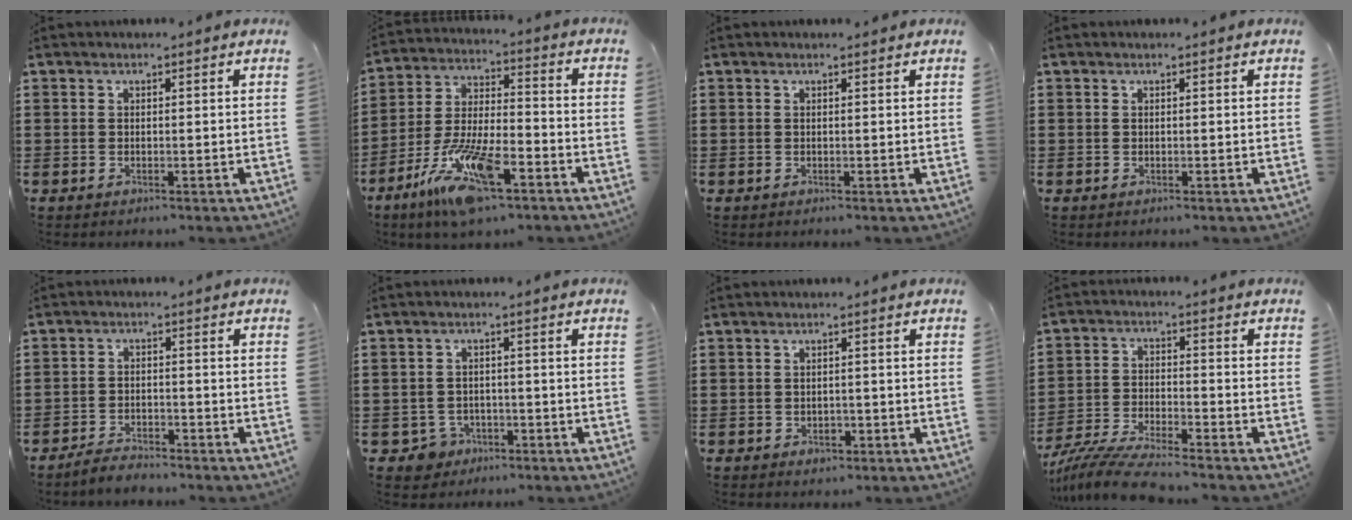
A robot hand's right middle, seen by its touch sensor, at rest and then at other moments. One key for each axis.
{"total": 13.2, "fx": -8.1, "fy": 3.7, "fz": 9.7, "tx": -0.211, "ty": 0.005, "tz": -0.154}
{"total": 0.0}
{"total": 0.0}
{"total": 3.1, "fx": -3.1, "fy": 0.4, "fz": 0.3, "tx": -0.009, "ty": 0.005, "tz": -0.065}
{"total": 3.0, "fx": -2.2, "fy": 1.9, "fz": 0.6, "tx": -0.026, "ty": 0.001, "tz": -0.049}
{"total": 1.2, "fx": -0.5, "fy": 0.9, "fz": 0.6, "tx": -0.015, "ty": 0.001, "tz": -0.010}
{"total": 7.5, "fx": -7.0, "fy": 0.1, "fz": 2.4, "tx": -0.057, "ty": -0.004, "tz": -0.140}